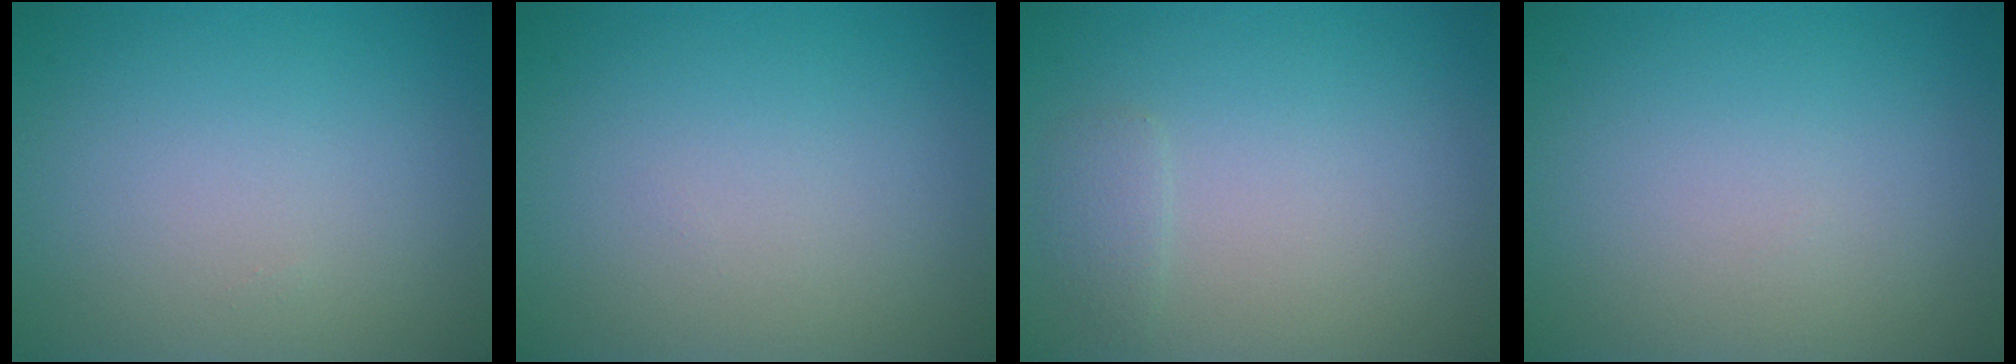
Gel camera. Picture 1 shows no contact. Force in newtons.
{"total": 0.0}
{"total": 1.0, "press": 1.0, "slide": 0.1}
{"total": 0.0}